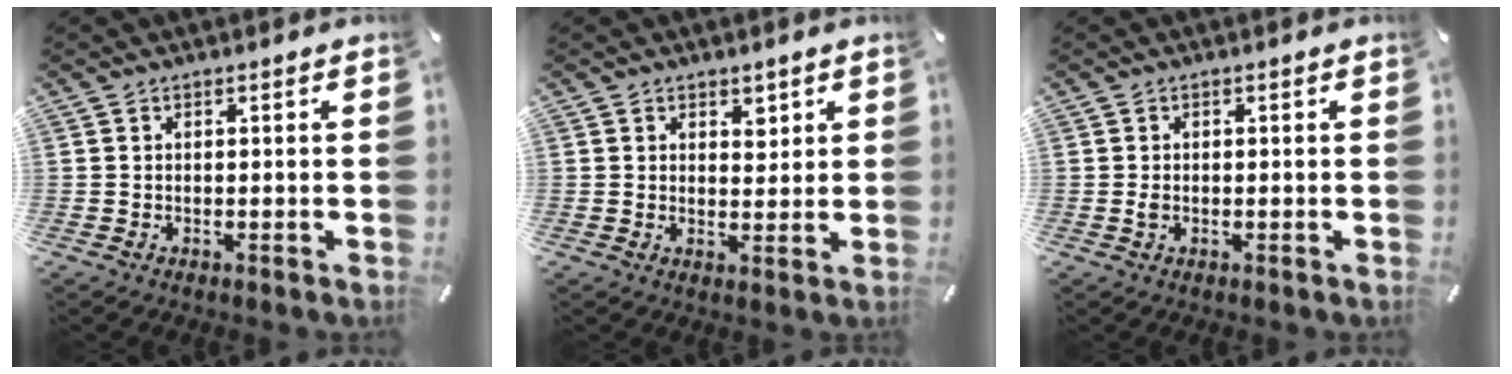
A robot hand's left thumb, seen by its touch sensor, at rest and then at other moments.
{"total": 3.2, "force": [1.7, 2.5, 1.1], "torque": [0.005, -0.008, 0.023]}
{"total": 1.4, "force": [-0.1, 1.0, 0.9], "torque": [-0.019, 0.004, -0.004]}